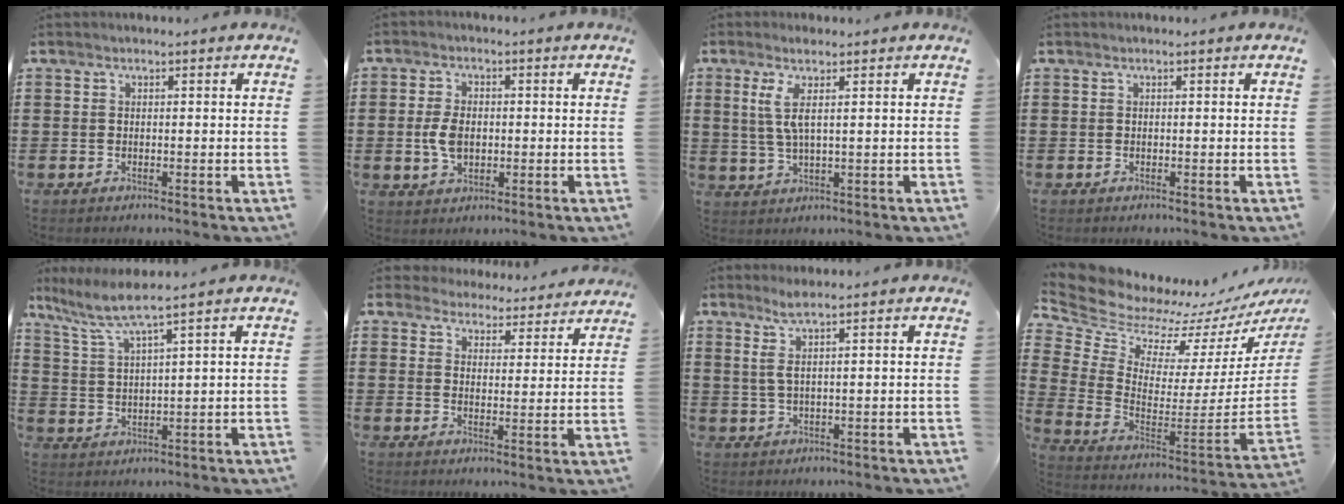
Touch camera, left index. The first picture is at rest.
{"total": 4.8, "force": [-0.2, 2.9, 3.8], "torque": [-0.095, 0.000, -0.011]}
{"total": 4.6, "force": [1.5, 0.6, 4.3], "torque": [-0.103, -0.009, 0.022]}
{"total": 0.0}
{"total": 4.9, "force": [3.5, -0.4, 3.4], "torque": [-0.081, -0.019, 0.056]}
{"total": 4.6, "force": [4.5, 0.6, -0.1], "torque": [-0.023, -0.027, 0.081]}
{"total": 2.9, "force": [1.3, -0.4, 2.6], "torque": [-0.060, -0.007, 0.020]}
{"total": 6.7, "force": [6.3, 2.2, 0.4], "torque": [-0.059, -0.073, 0.109]}